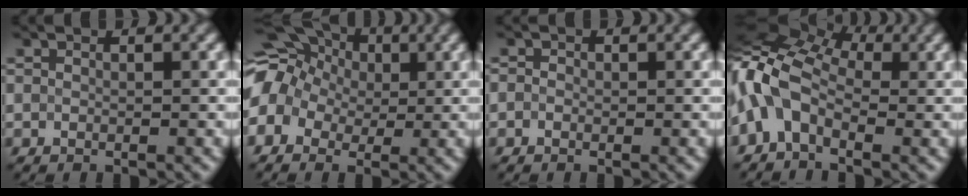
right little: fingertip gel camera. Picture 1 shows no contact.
{"total": 12.5, "force": [1.6, 10.6, 6.4], "torque": [-0.146, 0.038, -0.027]}
{"total": 0.6, "force": [-0.2, 0.5, 0.3], "torque": [-0.004, -0.002, -0.007]}
{"total": 9.6, "force": [0.1, 6.2, 7.4], "torque": [-0.168, 0.021, -0.018]}